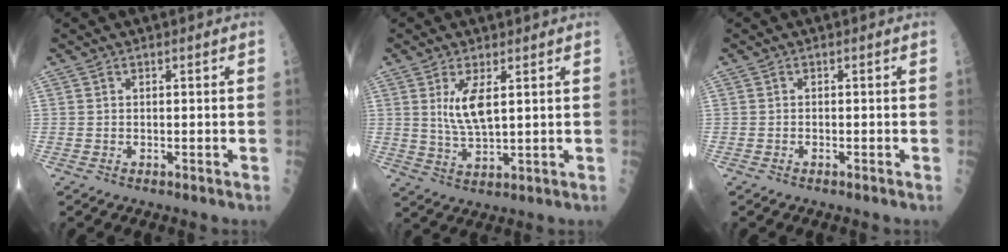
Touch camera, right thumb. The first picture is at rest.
{"total": 6.3, "force": [1.9, 1.8, 5.7], "torque": [-0.111, -0.020, 0.046]}
{"total": 0.0}